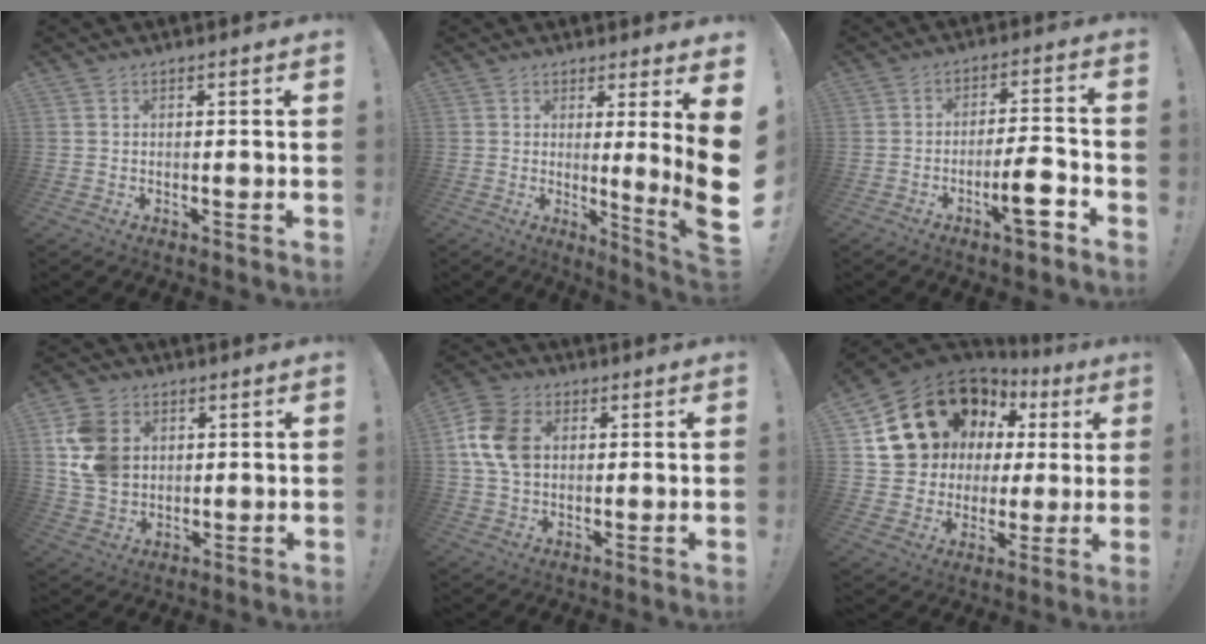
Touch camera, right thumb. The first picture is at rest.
{"total": 9.4, "force": [0.8, -1.6, 9.2], "torque": [-0.138, -0.036, 0.007]}
{"total": 9.7, "force": [-4.9, 1.9, 8.1], "torque": [-0.111, 0.021, -0.084]}
{"total": 13.6, "force": [3.5, 10.8, 7.6], "torque": [-0.139, -0.009, 0.071]}
{"total": 12.8, "force": [2.6, 9.7, 8.1], "torque": [-0.151, 0.005, 0.050]}
{"total": 18.9, "force": [9.6, 14.0, 8.3], "torque": [-0.123, -0.064, 0.205]}